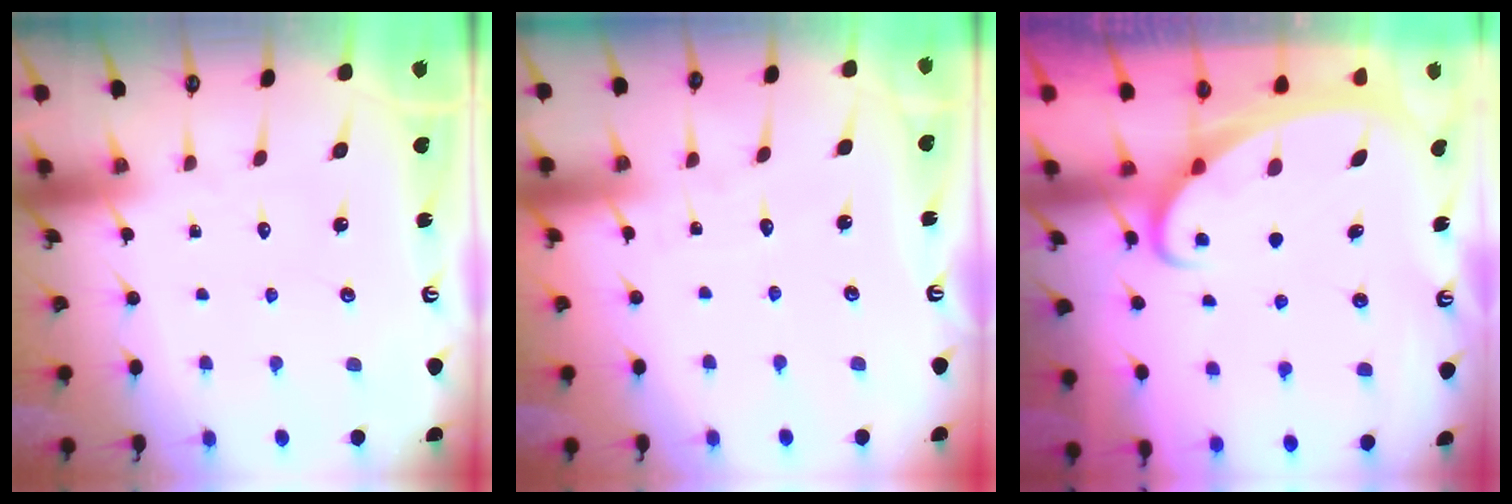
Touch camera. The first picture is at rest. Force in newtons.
{"total": 2.6, "press": 2.6, "slide": 0.3}
{"total": 2.2, "press": 2.2, "slide": 0.3}